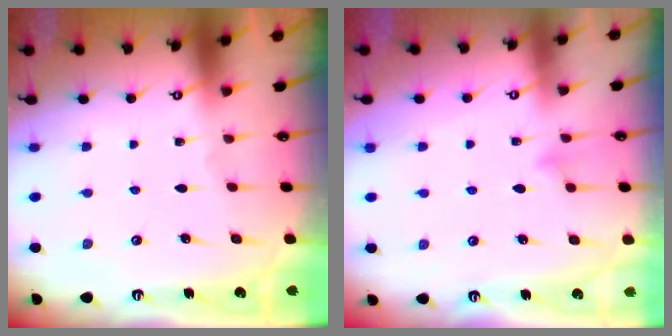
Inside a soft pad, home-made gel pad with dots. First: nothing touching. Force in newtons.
{"total": 5.9, "press": 5.9, "slide": 0.6}